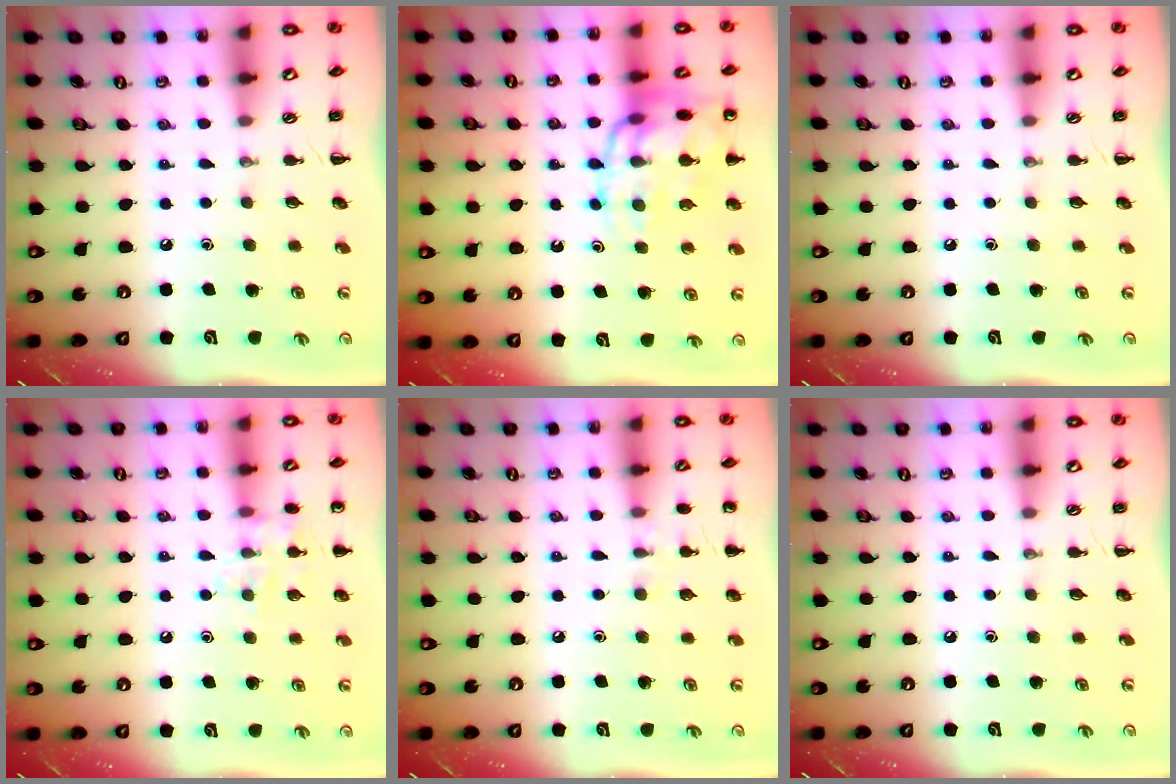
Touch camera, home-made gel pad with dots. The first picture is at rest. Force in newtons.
{"total": 15.5, "press": 15.5, "slide": 1.0}
{"total": 0.0}
{"total": 8.2, "press": 8.1, "slide": 1.1}
{"total": 5.9, "press": 5.6, "slide": 1.8}
{"total": 0.0}